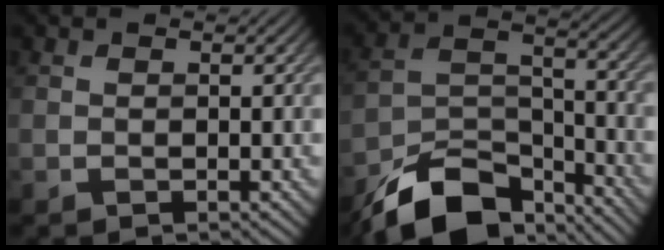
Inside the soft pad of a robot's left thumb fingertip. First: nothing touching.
{"total": 13.5, "force": [-10.2, 5.6, 6.8], "torque": [-0.133, -0.012, -0.184]}